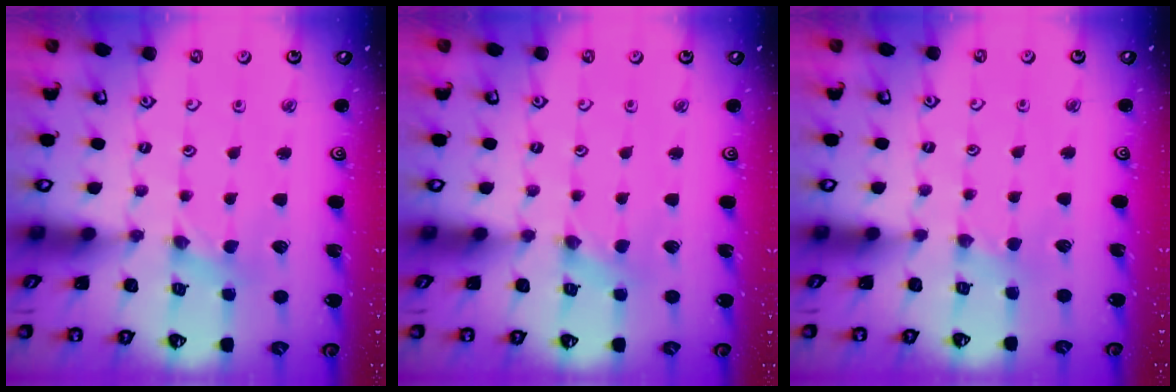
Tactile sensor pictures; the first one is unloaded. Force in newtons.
{"total": 0.0}
{"total": 1.6, "press": 1.5, "slide": 0.4}